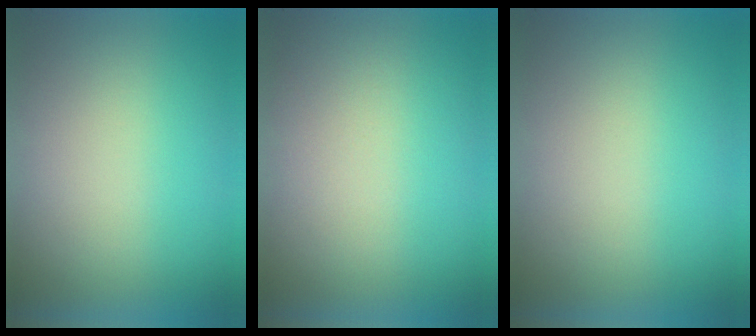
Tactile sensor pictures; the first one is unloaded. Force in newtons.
{"total": 1.4}
{"total": 0.0}